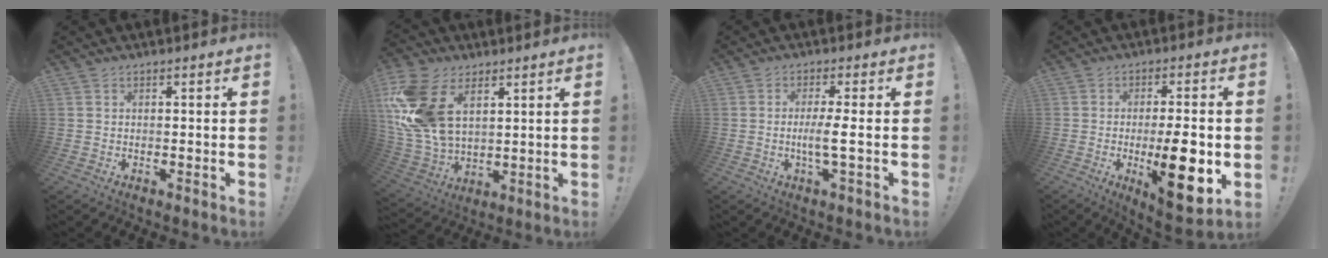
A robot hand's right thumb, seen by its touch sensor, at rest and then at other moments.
{"total": 20.3, "force": [6.8, 12.9, 14.1], "torque": [-0.283, -0.029, 0.132]}
{"total": 5.7, "force": [-0.9, 0.3, 5.6], "torque": [-0.106, -0.003, -0.020]}
{"total": 15.2, "force": [-3.2, 4.1, 14.3], "torque": [-0.214, -0.005, -0.040]}